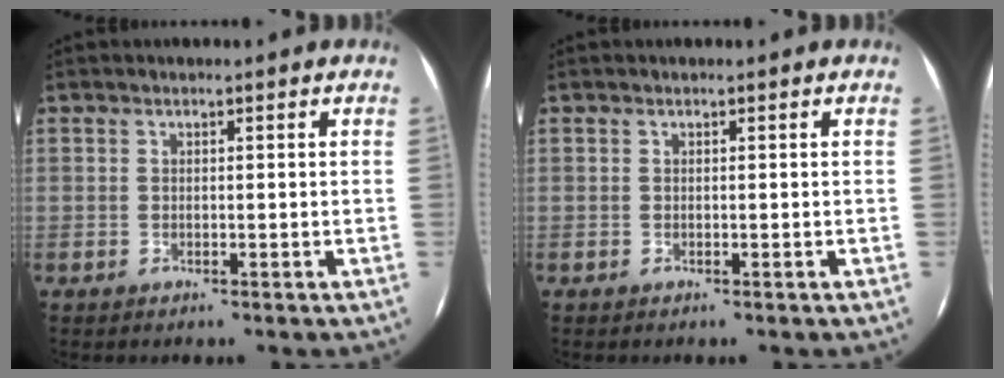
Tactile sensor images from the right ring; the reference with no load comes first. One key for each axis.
{"total": 0.0}